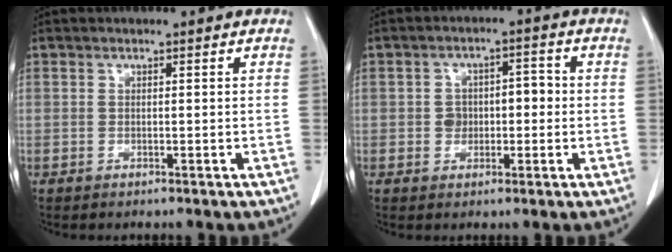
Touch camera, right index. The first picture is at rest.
{"total": 4.6, "force": [-0.5, 3.2, 3.3], "torque": [-0.051, 0.027, -0.004]}